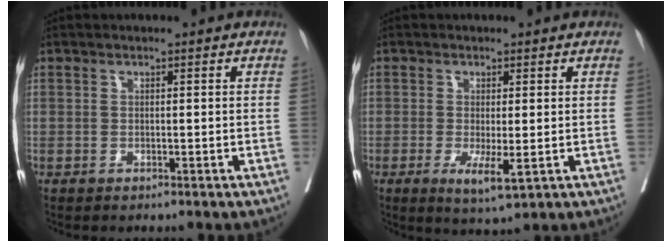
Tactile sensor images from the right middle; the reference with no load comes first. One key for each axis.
{"total": 4.5, "fx": -1.3, "fy": 0.9, "fz": 4.2, "tx": -0.068, "ty": -0.012, "tz": -0.015}